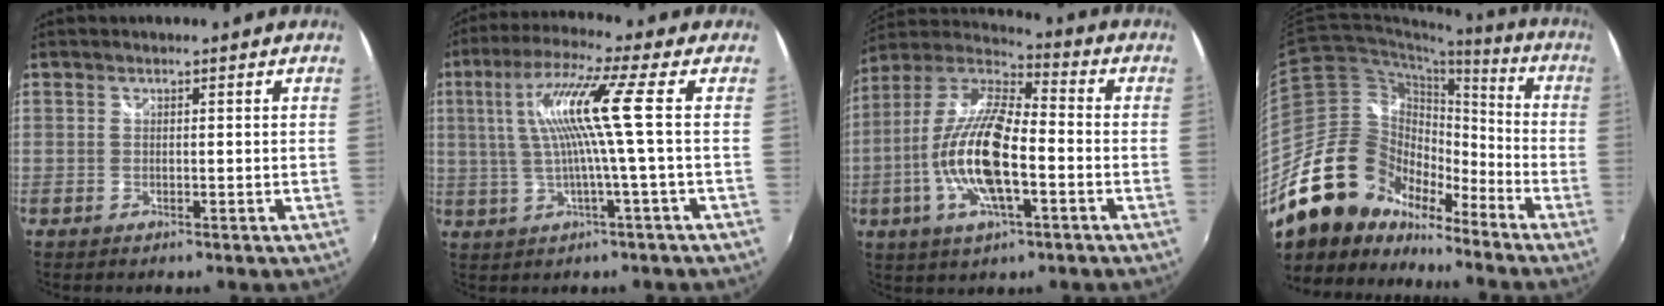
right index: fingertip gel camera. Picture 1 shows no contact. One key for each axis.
{"total": 10.9, "fx": 0.8, "fy": -1.3, "fz": 10.8, "tx": -0.205, "ty": 0.006, "tz": 0.020}
{"total": 17.2, "fx": -4.4, "fy": 5.6, "fz": 15.7, "tx": -0.315, "ty": -0.005, "tz": -0.090}
{"total": 19.2, "fx": -14.3, "fy": 10.8, "fz": 6.9, "tx": -0.136, "ty": 0.028, "tz": -0.257}